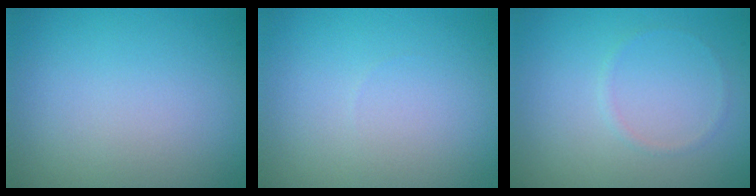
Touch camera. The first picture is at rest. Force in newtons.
{"total": 0.0}
{"total": 0.6, "press": 0.6, "slide": 0.0}